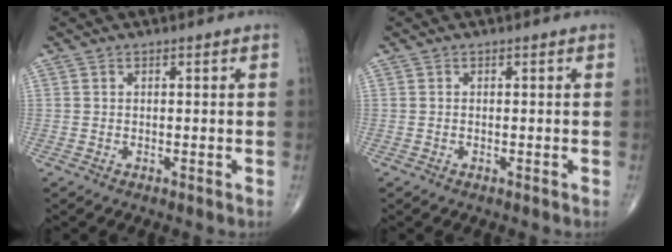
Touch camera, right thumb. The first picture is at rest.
{"total": 0.0}